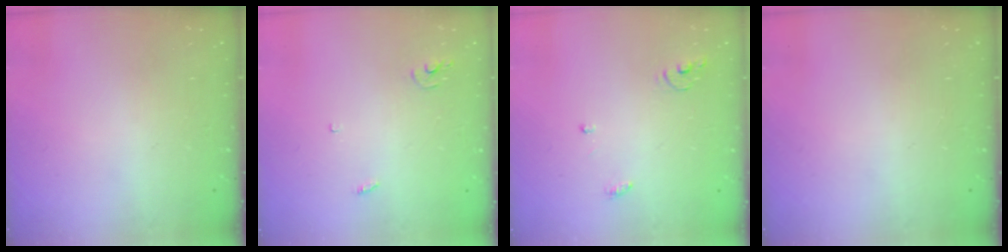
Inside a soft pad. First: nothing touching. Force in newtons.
{"total": 2.9, "press": 2.9, "slide": 0.2}
{"total": 4.1, "press": 4.0, "slide": 0.3}
{"total": 0.0}